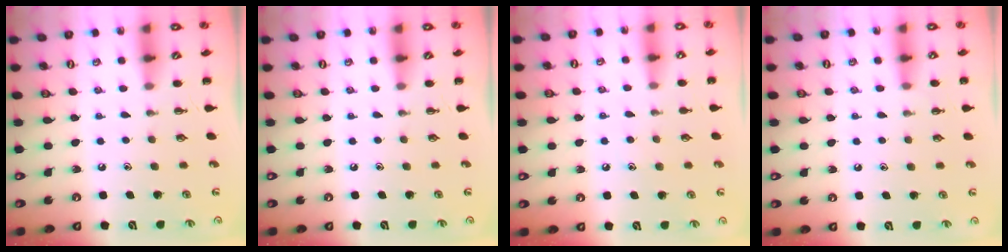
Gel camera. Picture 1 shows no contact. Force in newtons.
{"total": 0.0}
{"total": 6.0, "press": 5.8, "slide": 1.6}
{"total": 5.6, "press": 5.3, "slide": 2.0}